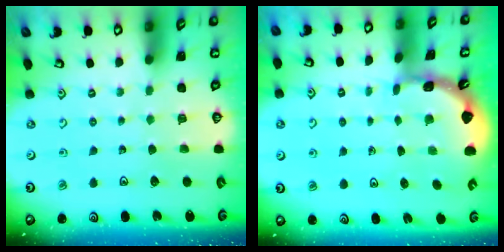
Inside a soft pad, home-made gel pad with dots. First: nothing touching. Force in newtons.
{"total": 1.6, "press": 1.6, "slide": 0.1}